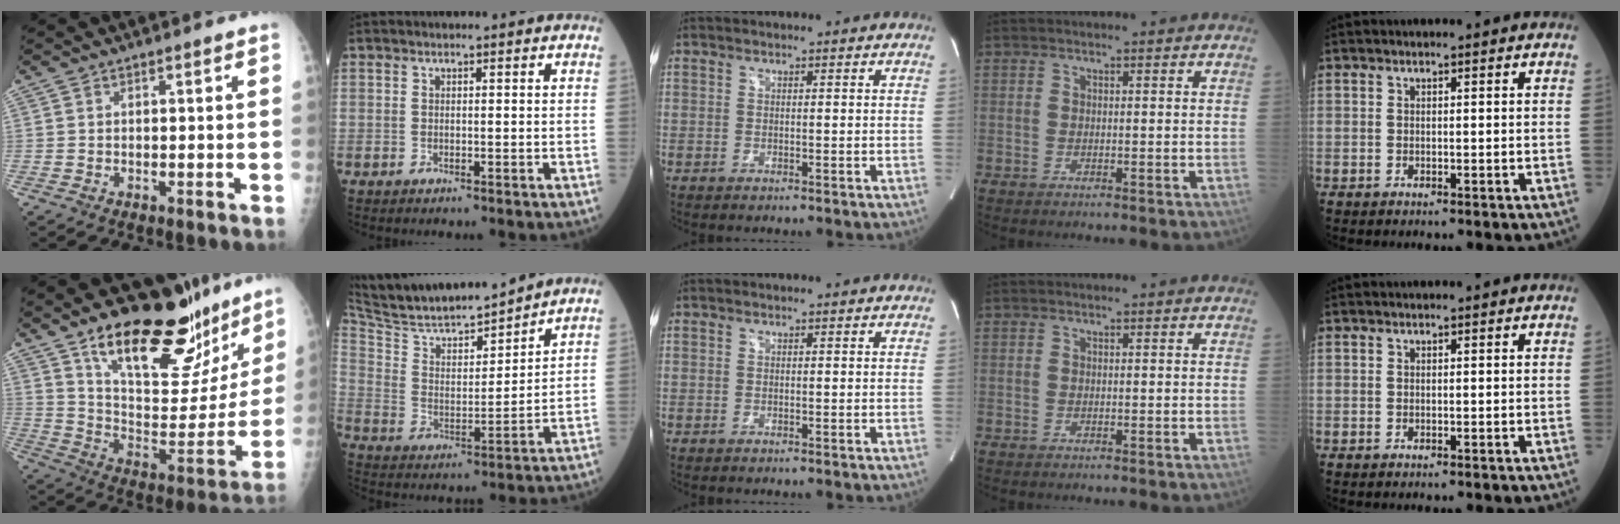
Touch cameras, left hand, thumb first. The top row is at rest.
{"thumb": {"total": 28.0, "force": [19.0, 11.6, 17.0], "torque": [-0.203, -0.079, 0.299]}, "index": {"total": 16.8, "force": [15.1, 1.8, 7.1], "torque": [-0.131, 0.000, 0.262]}}